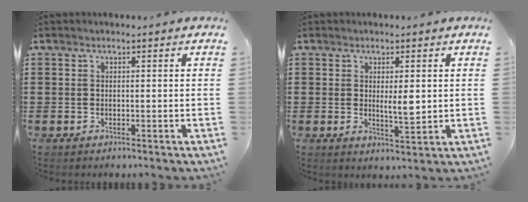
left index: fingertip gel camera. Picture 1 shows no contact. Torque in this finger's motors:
{"motor_torque": [0.93, -0.04, 0.12, 0.05]}